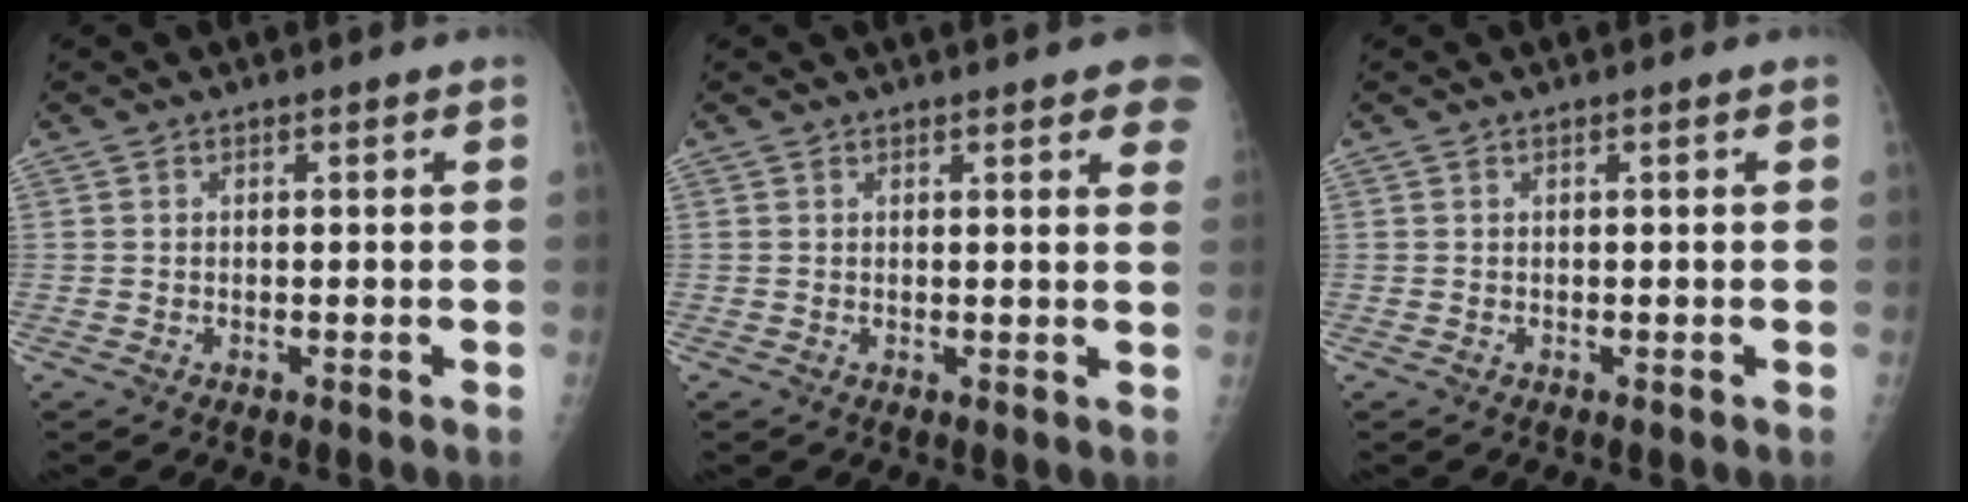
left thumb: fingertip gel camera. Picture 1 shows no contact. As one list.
[{"total": 7.0, "force": [4.4, 1.7, 5.2], "torque": [-0.043, -0.005, 0.043]}, {"total": 0.0}]